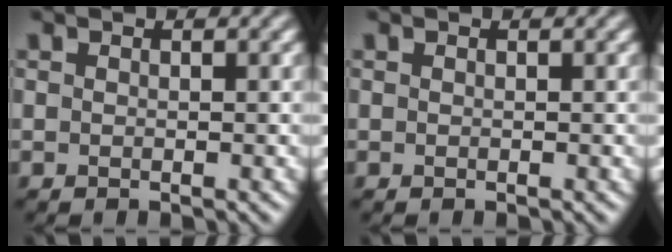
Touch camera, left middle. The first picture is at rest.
{"total": 0.0}